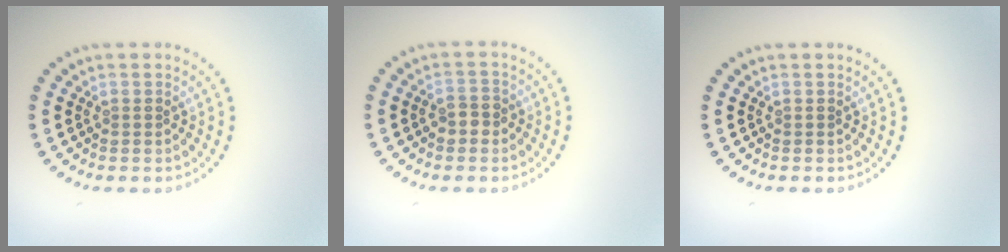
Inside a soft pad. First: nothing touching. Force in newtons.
{"total": 1.6, "press": 1.6, "slide": 0.4}
{"total": 0.0}